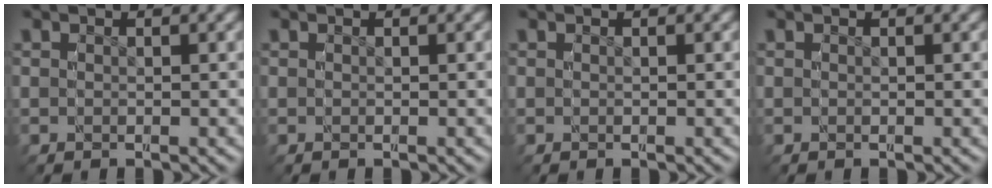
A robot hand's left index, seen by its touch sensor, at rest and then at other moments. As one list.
[{"total": 0.0}, {"total": 0.0}, {"total": 0.0}]